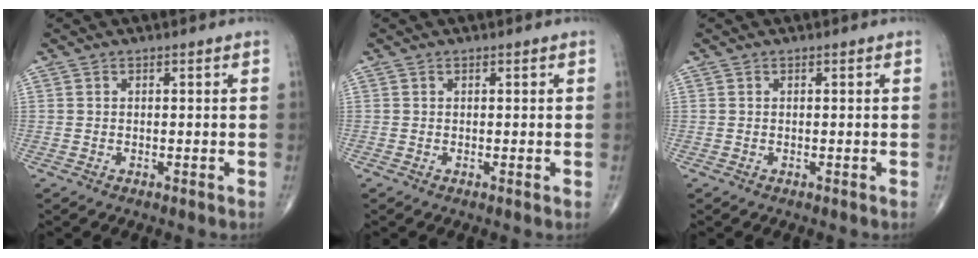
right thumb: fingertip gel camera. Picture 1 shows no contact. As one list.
[{"total": 0.0}, {"total": 0.0}]